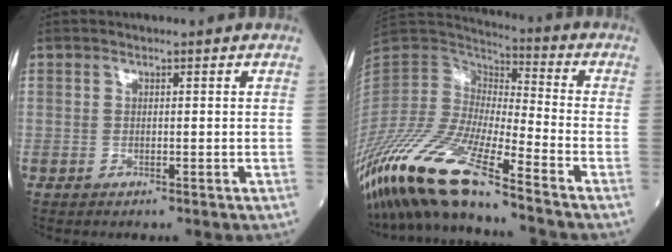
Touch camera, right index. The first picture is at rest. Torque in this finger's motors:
{"motor_torque": [0.60, -0.96, 1.05, 0.21]}